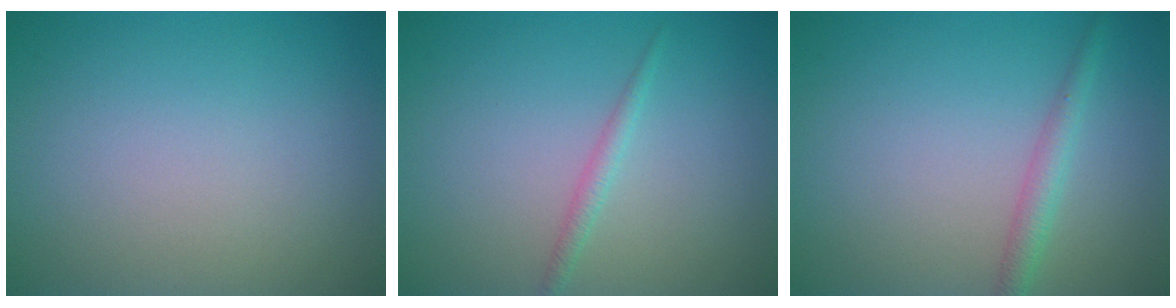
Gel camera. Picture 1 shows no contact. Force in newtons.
{"total": 1.2, "press": 1.2, "slide": 0.0}
{"total": 1.9, "press": 1.9, "slide": 0.0}